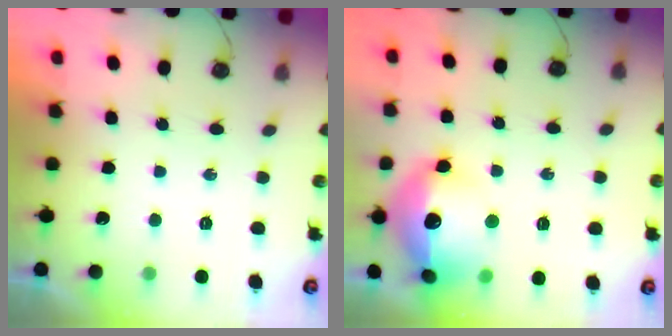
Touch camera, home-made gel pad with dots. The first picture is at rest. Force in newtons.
{"total": 19.3, "press": 19.2, "slide": 1.5}